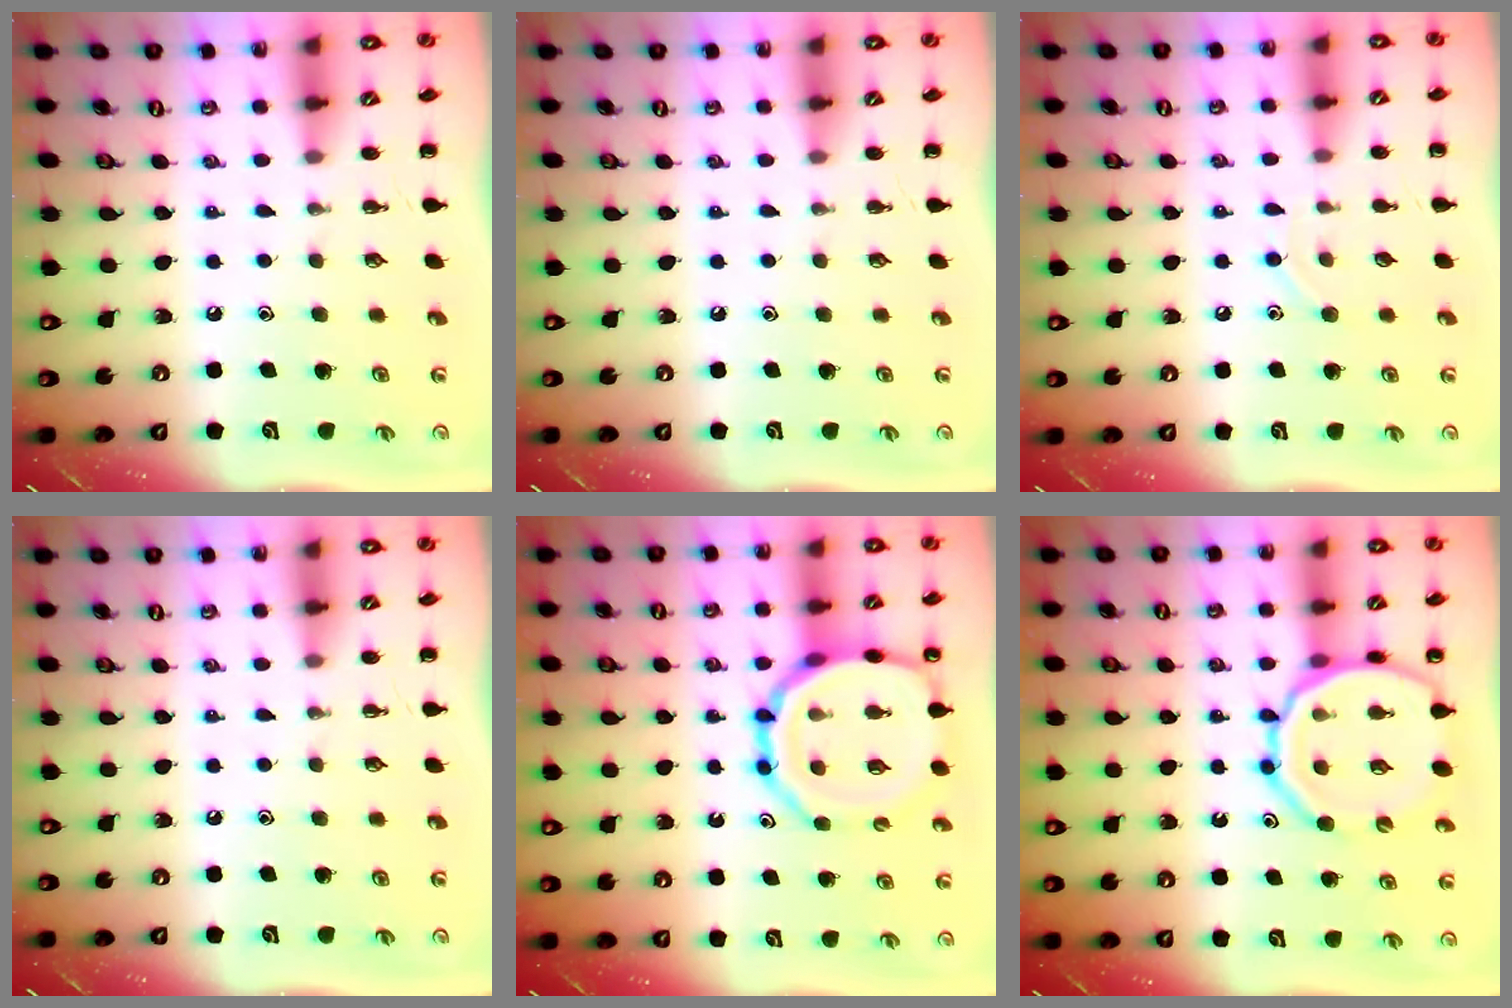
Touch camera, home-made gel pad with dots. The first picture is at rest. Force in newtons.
{"total": 0.0}
{"total": 4.9, "press": 4.6, "slide": 1.5}
{"total": 0.0}
{"total": 17.4, "press": 17.3, "slide": 2.3}
{"total": 15.4, "press": 15.1, "slide": 3.0}